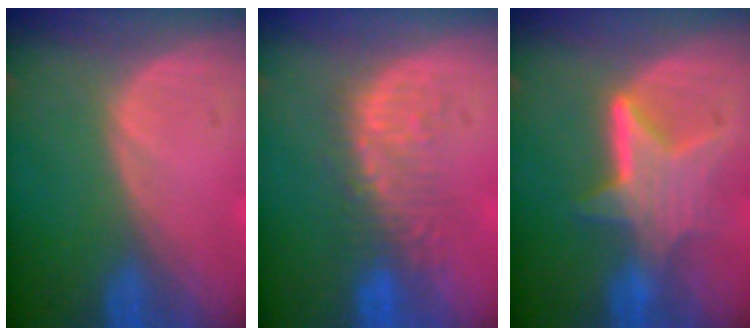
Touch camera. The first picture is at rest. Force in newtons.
{"total": 6.0, "press": 5.8, "slide": 1.4}
{"total": 6.2, "press": 6.1, "slide": 0.9}